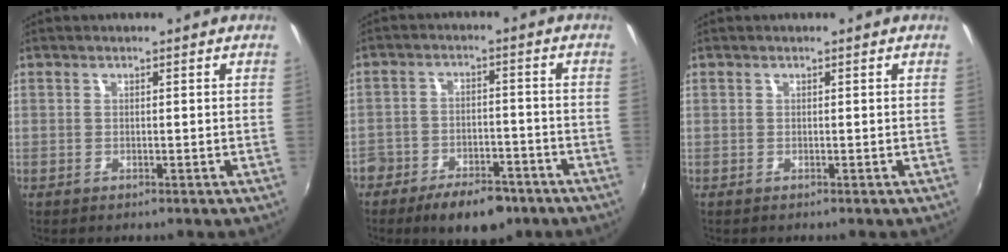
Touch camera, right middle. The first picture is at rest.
{"total": 12.6, "force": [-8.9, 6.4, 6.3], "torque": [-0.145, 0.000, -0.135]}
{"total": 0.0}